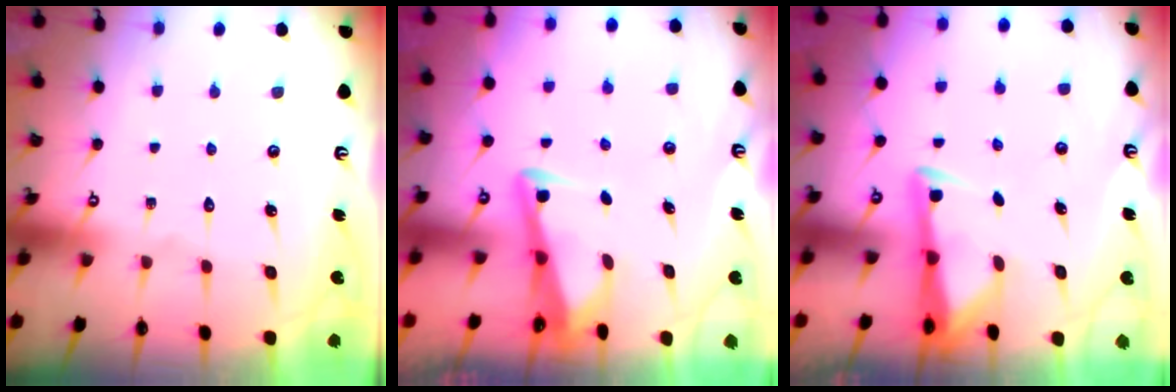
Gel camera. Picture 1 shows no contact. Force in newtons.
{"total": 3.3, "press": 3.3, "slide": 0.3}
{"total": 3.2, "press": 3.2, "slide": 0.4}